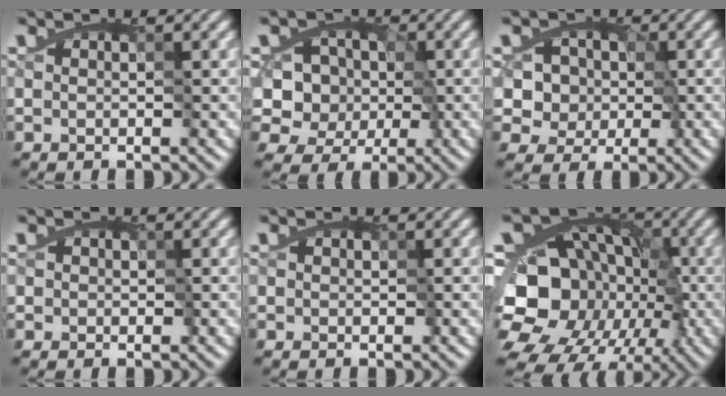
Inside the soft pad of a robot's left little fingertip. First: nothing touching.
{"total": 7.9, "force": [-2.1, 7.0, 3.0], "torque": [-0.040, 0.025, -0.059]}
{"total": 6.1, "force": [-0.7, 5.3, 2.9], "torque": [-0.021, 0.019, -0.038]}
{"total": 0.9, "force": [0.1, 0.9, 0.1], "torque": [-0.009, 0.004, 0.009]}
{"total": 0.0}
{"total": 18.4, "force": [-6.3, 16.3, 5.7], "torque": [-0.123, 0.004, -0.137]}